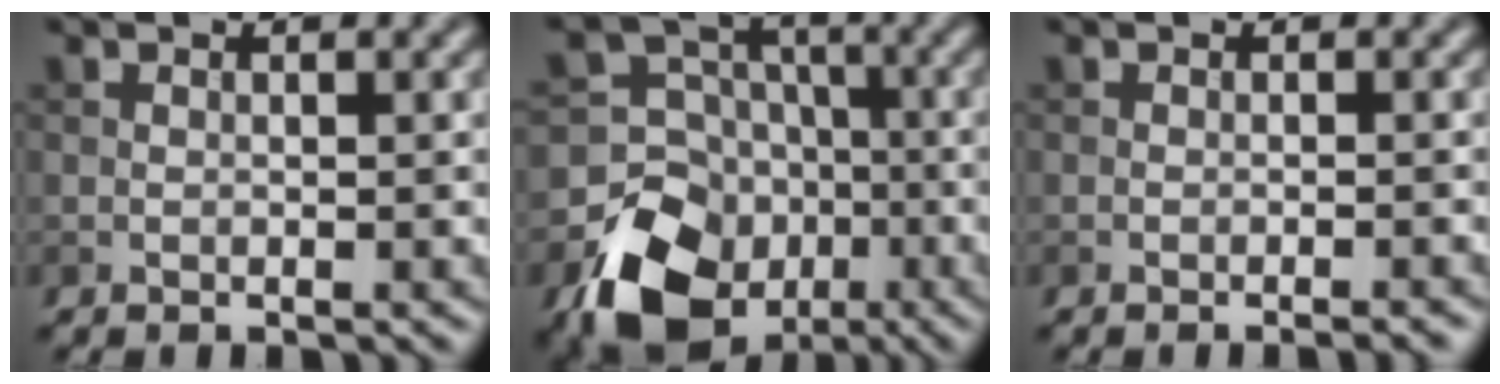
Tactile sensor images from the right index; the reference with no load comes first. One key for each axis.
{"total": 12.7, "fx": -6.6, "fy": 9.9, "fz": 4.4, "tx": -0.095, "ty": -0.032, "tz": -0.112}
{"total": 1.5, "fx": -0.9, "fy": 0.3, "fz": 1.2, "tx": -0.009, "ty": 0.000, "tz": -0.015}